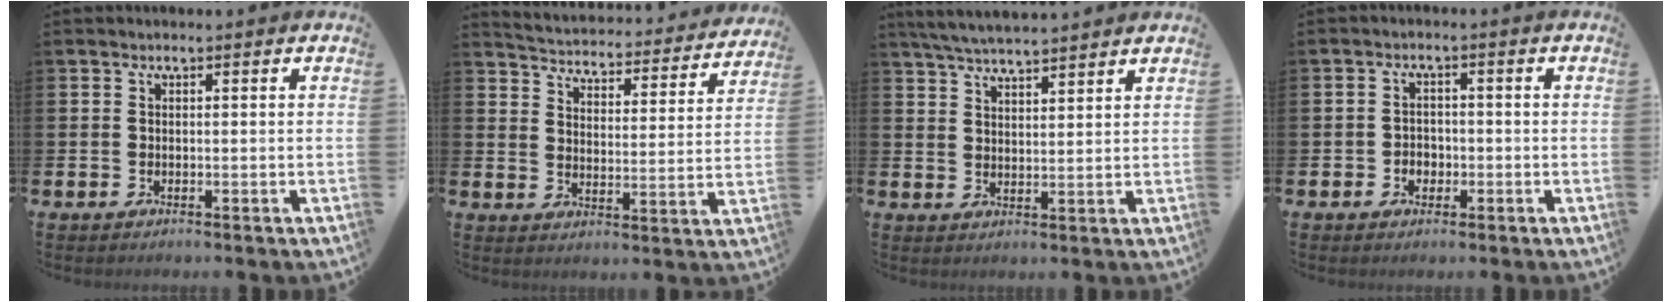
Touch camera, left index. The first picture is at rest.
{"total": 4.0, "force": [3.9, 0.7, 0.5], "torque": [-0.030, -0.041, 0.060]}
{"total": 4.7, "force": [4.6, 0.0, 0.8], "torque": [-0.037, -0.016, 0.086]}
{"total": 2.1, "force": [-0.8, 1.8, 0.8], "torque": [-0.009, 0.001, -0.021]}